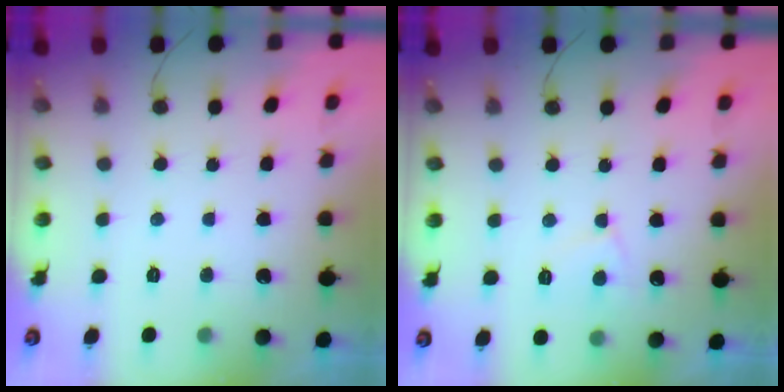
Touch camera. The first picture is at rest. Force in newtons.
{"total": 4.5, "press": 4.5, "slide": 0.5}